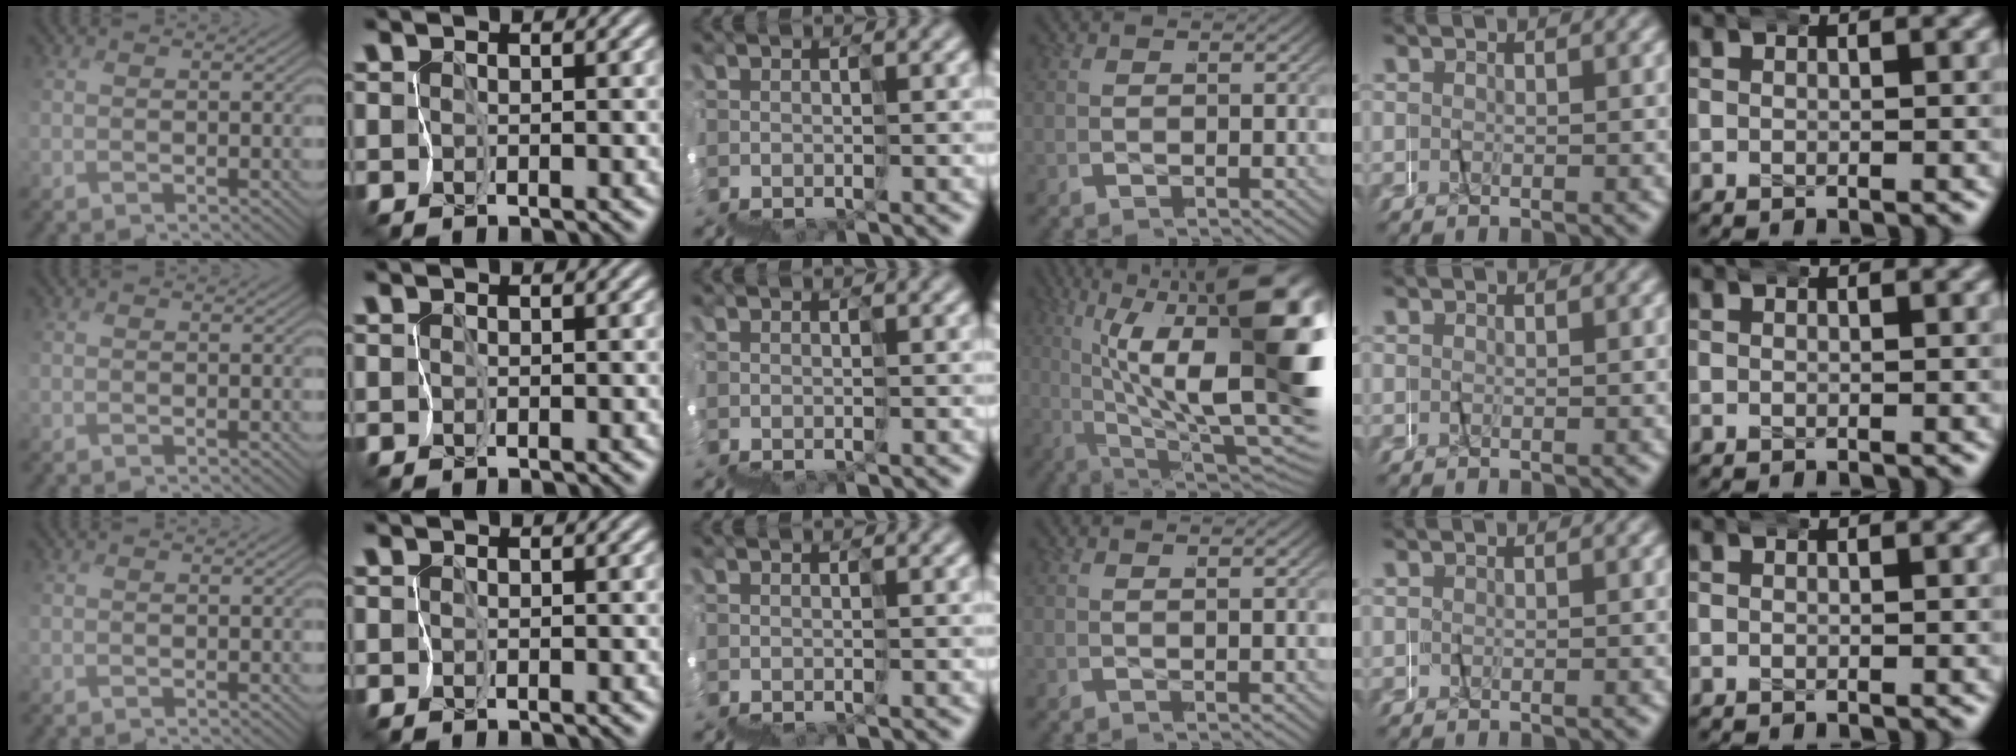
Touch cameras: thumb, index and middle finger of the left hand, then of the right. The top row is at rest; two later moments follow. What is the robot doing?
{"motion": "wrap", "object": "felt sheet"}